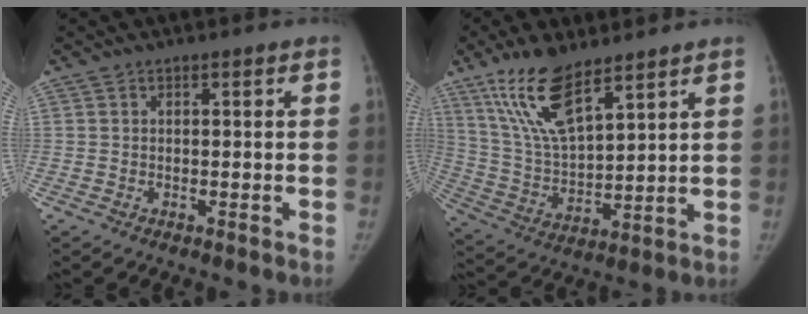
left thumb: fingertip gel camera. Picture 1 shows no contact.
{"total": 14.2, "force": [9.6, 4.6, 9.4], "torque": [-0.168, -0.045, 0.199]}